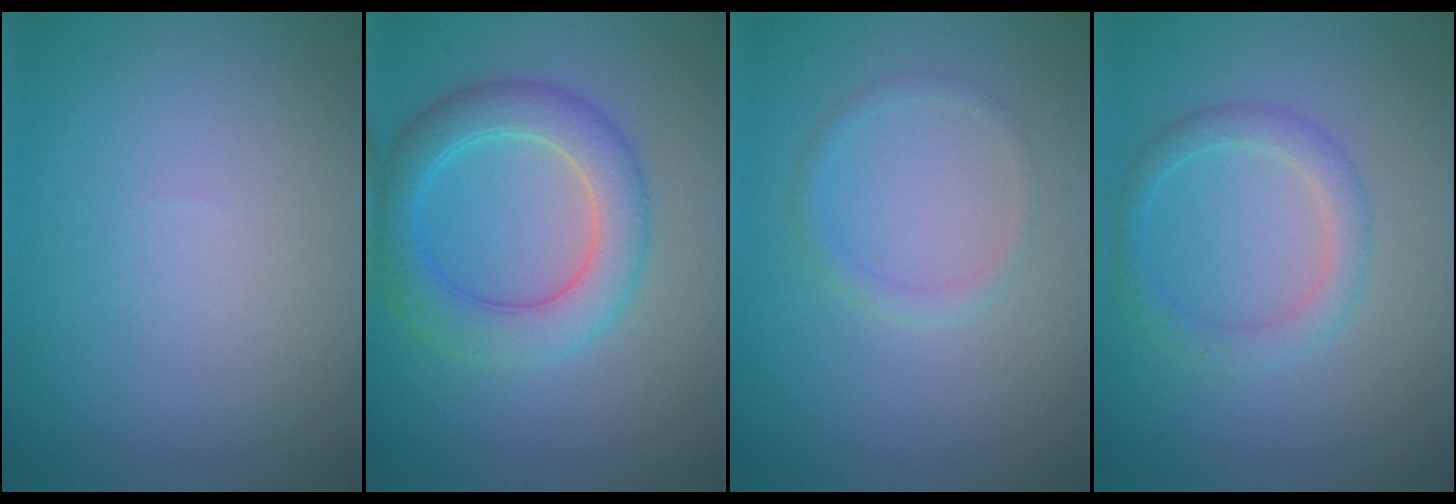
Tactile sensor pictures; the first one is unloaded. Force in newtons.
{"total": 5.3, "press": 5.3, "slide": 0.3}
{"total": 1.3, "press": 1.3, "slide": 0.2}
{"total": 2.4, "press": 2.4, "slide": 0.1}